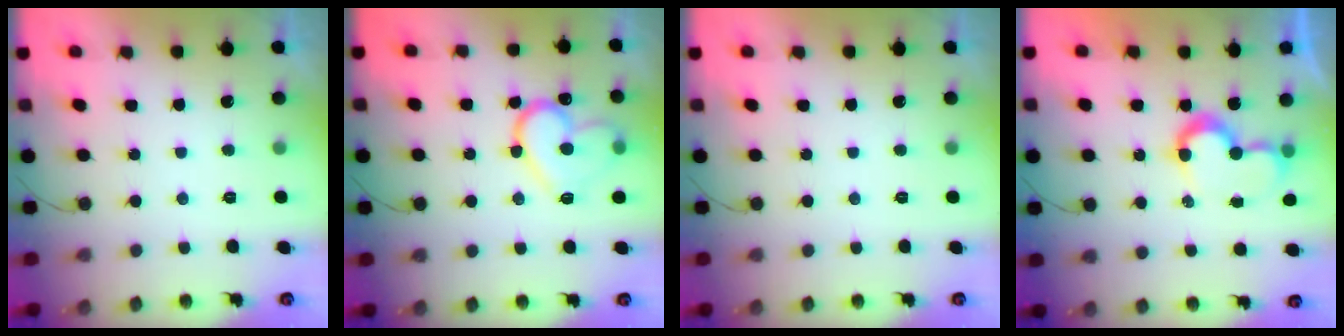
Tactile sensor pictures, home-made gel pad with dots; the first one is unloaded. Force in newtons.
{"total": 15.2, "press": 15.1, "slide": 1.5}
{"total": 0.0}
{"total": 8.3, "press": 8.3, "slide": 0.1}